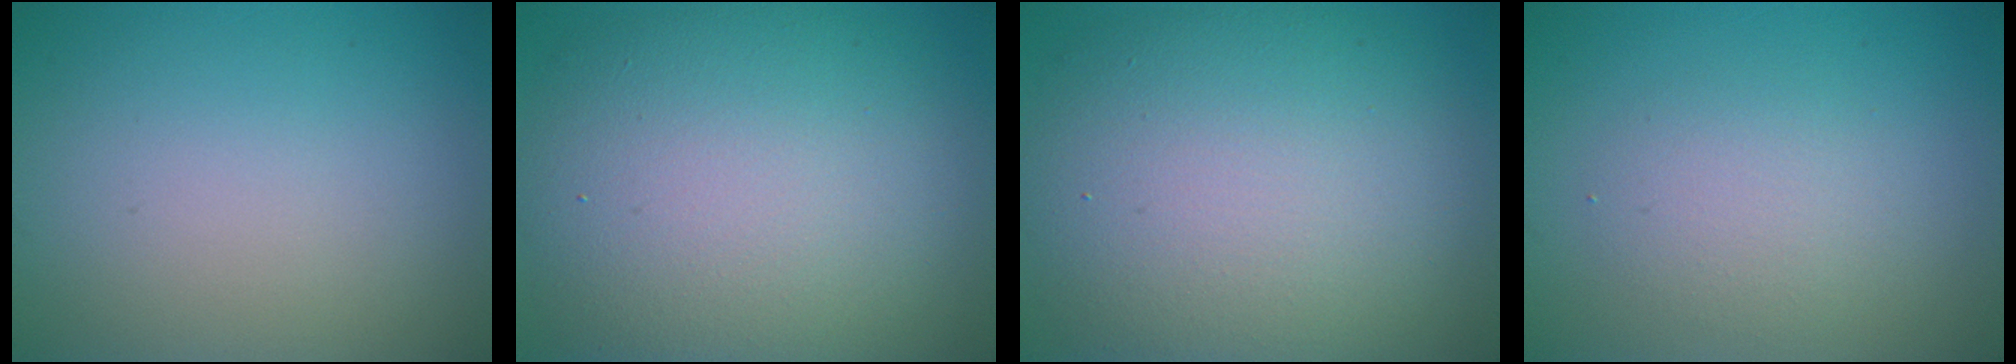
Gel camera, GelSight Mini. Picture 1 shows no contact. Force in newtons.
{"total": 12.8, "press": 12.8, "slide": 0.5}
{"total": 12.2, "press": 12.2, "slide": 0.9}
{"total": 2.4, "press": 2.4, "slide": 0.1}